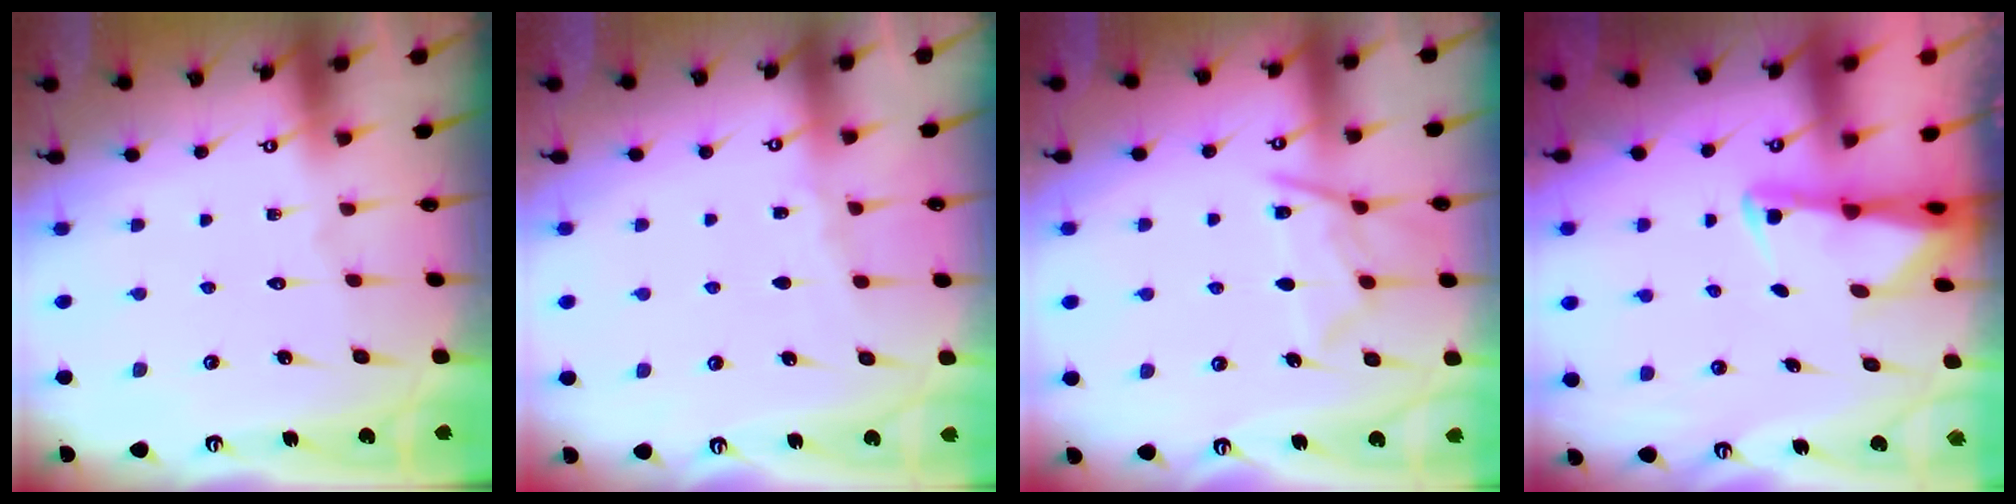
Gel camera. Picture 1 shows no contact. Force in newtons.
{"total": 3.0, "press": 3.0, "slide": 0.4}
{"total": 10.6, "press": 10.5, "slide": 1.1}
{"total": 2.4, "press": 2.4, "slide": 0.5}